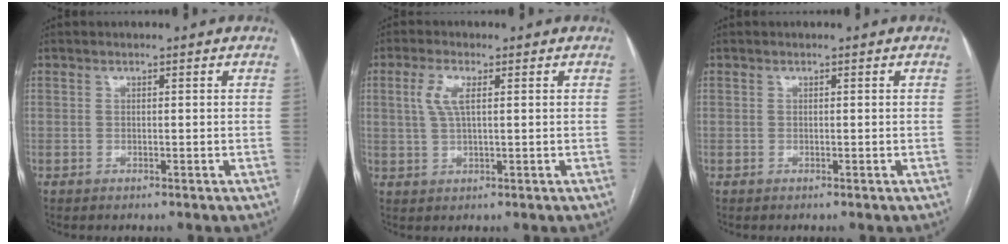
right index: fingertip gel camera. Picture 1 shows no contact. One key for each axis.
{"total": 4.0, "fx": 1.2, "fy": 1.0, "fz": 3.7, "tx": -0.085, "ty": 0.006, "tz": 0.027}
{"total": 0.0}